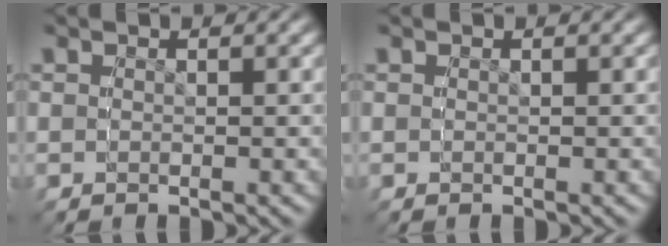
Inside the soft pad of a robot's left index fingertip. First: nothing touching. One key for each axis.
{"total": 0.0}